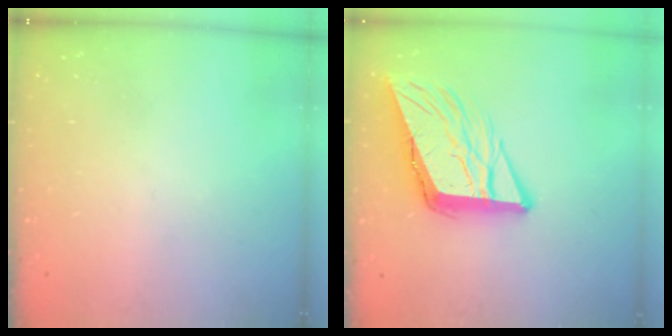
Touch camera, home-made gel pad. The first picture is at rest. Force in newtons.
{"total": 11.0, "press": 10.7, "slide": 2.3}